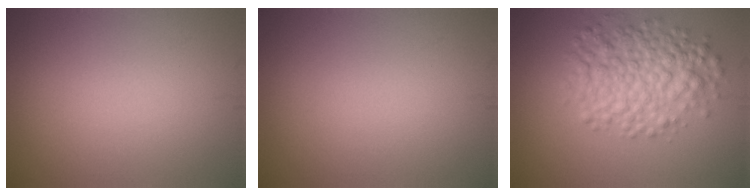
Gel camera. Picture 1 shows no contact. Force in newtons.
{"total": 0.0}
{"total": 6.0, "press": 6.0, "slide": 0.1}